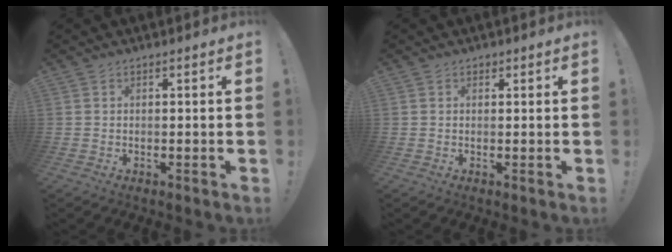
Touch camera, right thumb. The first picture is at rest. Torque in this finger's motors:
{"motor_torque": [-0.26, 0.40, 0.06, 0.02, -0.02]}